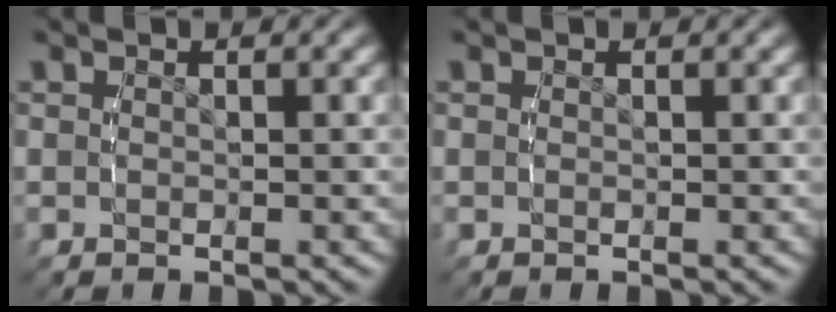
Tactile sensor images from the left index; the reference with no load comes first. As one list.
[{"total": 0.0}]